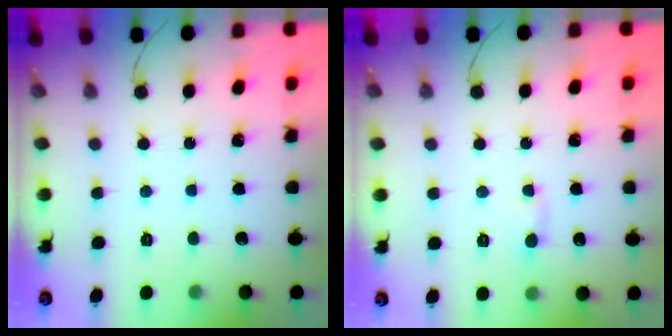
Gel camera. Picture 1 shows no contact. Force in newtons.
{"total": 2.3, "press": 2.0, "slide": 1.3}